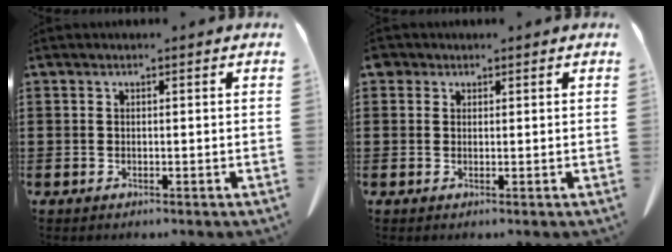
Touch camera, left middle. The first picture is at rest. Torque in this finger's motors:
{"motor_torque": [0.04, -0.04, 0.00, 0.00]}